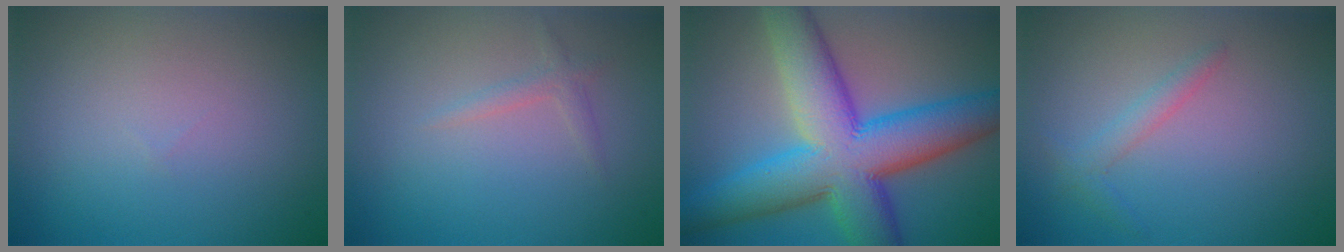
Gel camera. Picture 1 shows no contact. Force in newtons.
{"total": 1.1, "press": 1.1, "slide": 0.0}
{"total": 13.2, "press": 13.2, "slide": 0.2}
{"total": 1.5, "press": 1.4, "slide": 0.1}